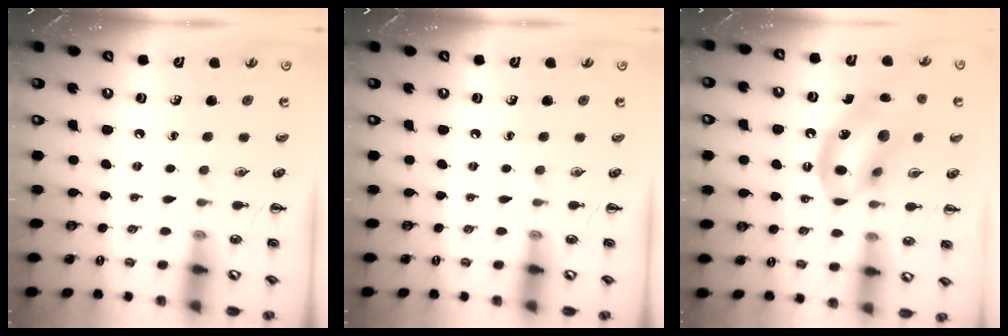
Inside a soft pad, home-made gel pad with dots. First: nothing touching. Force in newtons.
{"total": 0.0}
{"total": 14.7, "press": 14.1, "slide": 4.1}